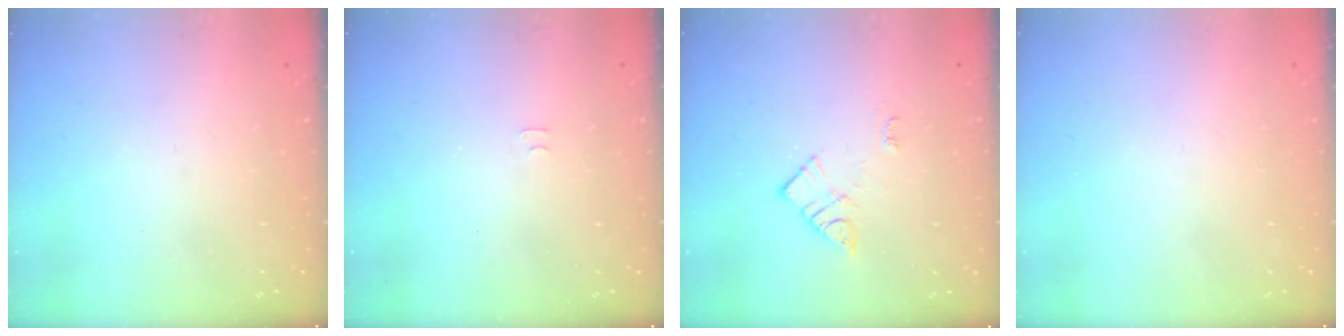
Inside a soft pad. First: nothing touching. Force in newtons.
{"total": 3.6, "press": 3.6, "slide": 0.4}
{"total": 8.5, "press": 8.5, "slide": 0.6}
{"total": 1.5, "press": 1.5, "slide": 0.1}